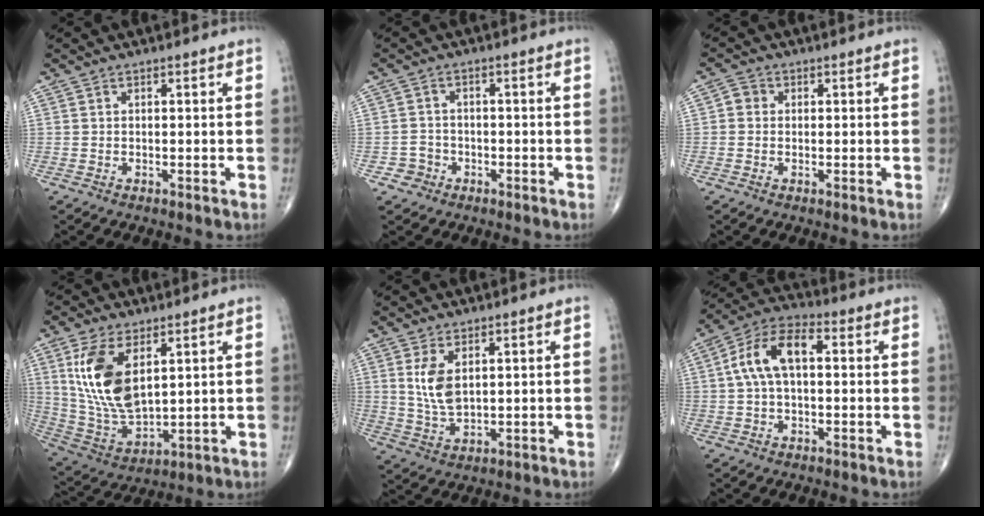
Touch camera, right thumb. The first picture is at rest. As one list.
[{"total": 3.0, "force": [-1.5, 2.6, 0.0], "torque": [0.014, 0.014, -0.029]}, {"total": 2.2, "force": [0.1, 2.0, 0.9], "torque": [-0.004, 0.005, -0.004]}, {"total": 15.4, "force": [5.1, 7.7, 12.3], "torque": [-0.238, -0.023, 0.115]}, {"total": 6.4, "force": [1.9, 3.3, 5.1], "torque": [-0.097, -0.013, 0.047]}, {"total": 10.4, "force": [1.3, 5.5, 8.8], "torque": [-0.172, 0.035, 0.014]}]